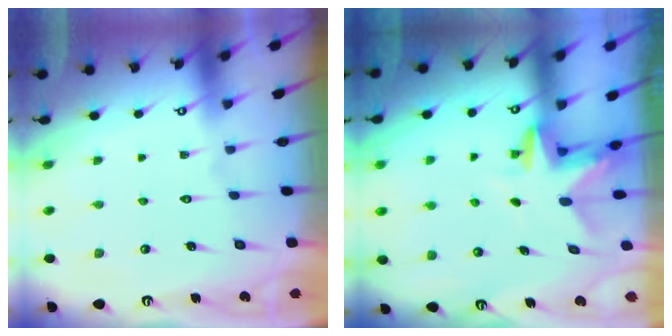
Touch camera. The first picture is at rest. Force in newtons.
{"total": 3.3, "press": 3.3, "slide": 0.2}